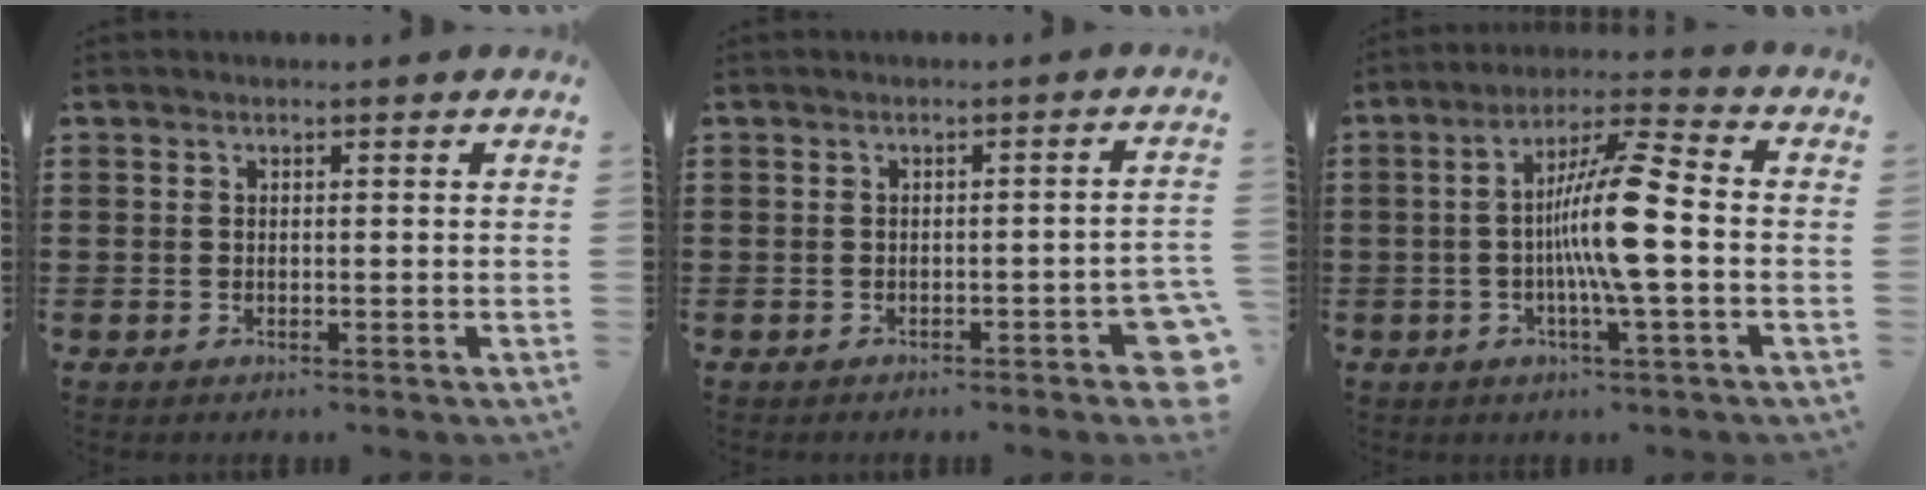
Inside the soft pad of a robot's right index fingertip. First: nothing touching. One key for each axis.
{"total": 3.0, "fx": -1.7, "fy": 0.7, "fz": 2.4, "tx": -0.036, "ty": 0.000, "tz": -0.029}
{"total": 10.9, "fx": -1.3, "fy": 0.8, "fz": 10.7, "tx": -0.213, "ty": -0.007, "tz": -0.036}